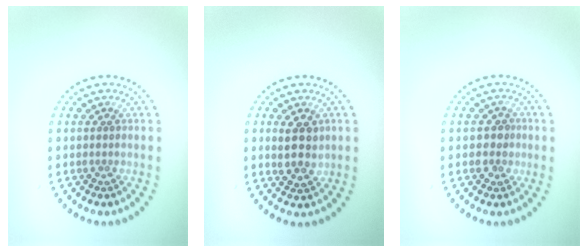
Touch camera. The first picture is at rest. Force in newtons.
{"total": 2.9, "press": 2.7, "slide": 0.9}
{"total": 1.7, "press": 1.6, "slide": 0.7}